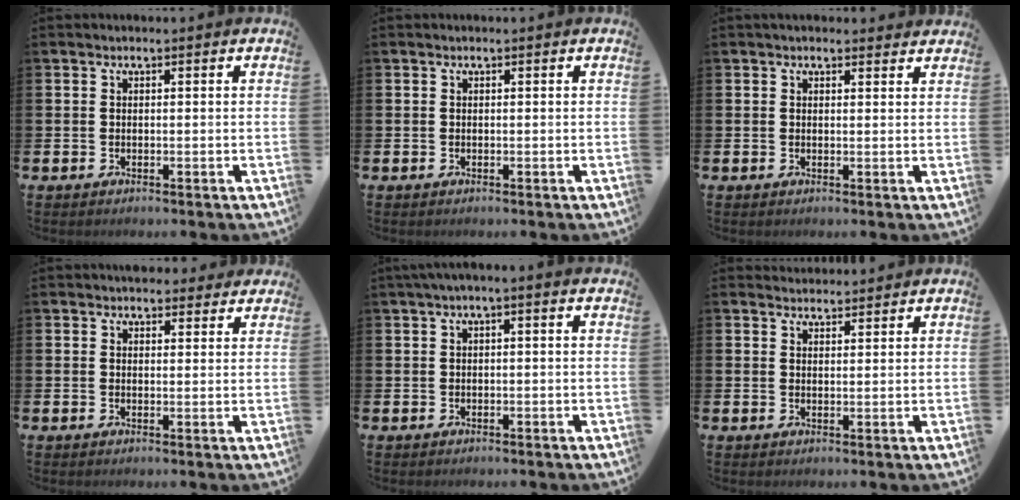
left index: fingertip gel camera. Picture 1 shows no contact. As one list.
[{"total": 0.0}, {"total": 1.5, "force": [1.4, 0.5, 0.2], "torque": [0.006, -0.002, 0.023]}, {"total": 2.8, "force": [2.6, 1.0, -0.1], "torque": [0.013, -0.011, 0.046]}, {"total": 1.0, "force": [-0.1, 0.1, 1.0], "torque": [-0.020, 0.002, -0.001]}, {"total": 2.2, "force": [2.1, 0.6, -0.1], "torque": [0.014, -0.012, 0.036]}]